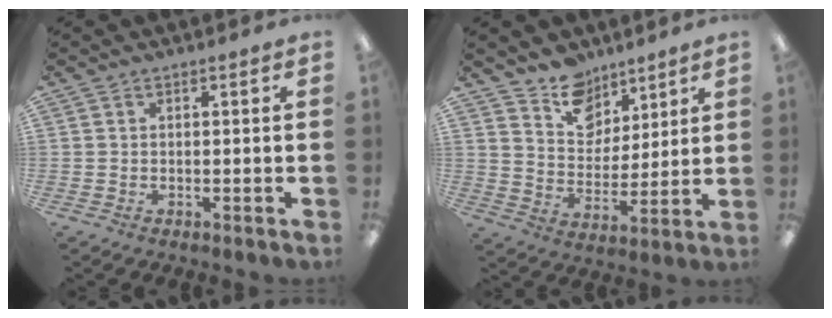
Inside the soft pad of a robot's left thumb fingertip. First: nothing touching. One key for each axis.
{"total": 11.5, "fx": 8.7, "fy": 7.2, "fz": 2.3, "tx": -0.039, "ty": -0.059, "tz": 0.167}